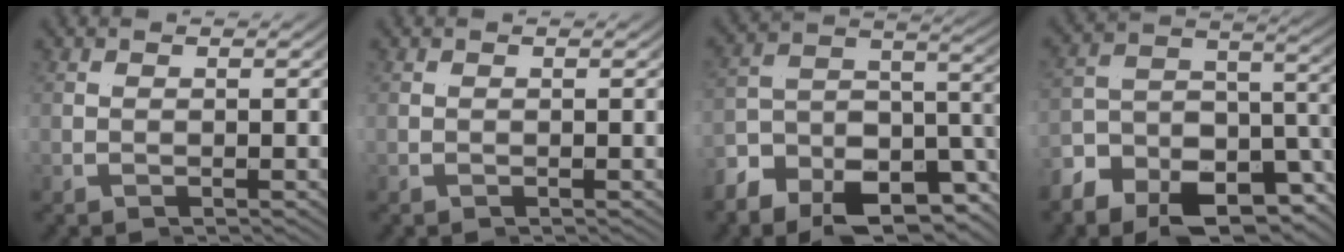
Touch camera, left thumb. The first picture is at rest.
{"total": 0.0}
{"total": 5.4, "force": [-3.8, 1.1, 3.6], "torque": [-0.069, 0.023, -0.082]}
{"total": 5.8, "force": [-3.9, 1.8, 3.9], "torque": [-0.069, 0.018, -0.084]}